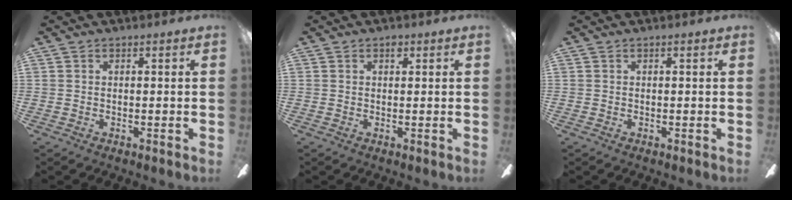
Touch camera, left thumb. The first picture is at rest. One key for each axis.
{"total": 1.4, "fx": 0.8, "fy": 0.8, "fz": 0.8, "tx": 0.000, "ty": -0.004, "tz": 0.010}
{"total": 0.0}